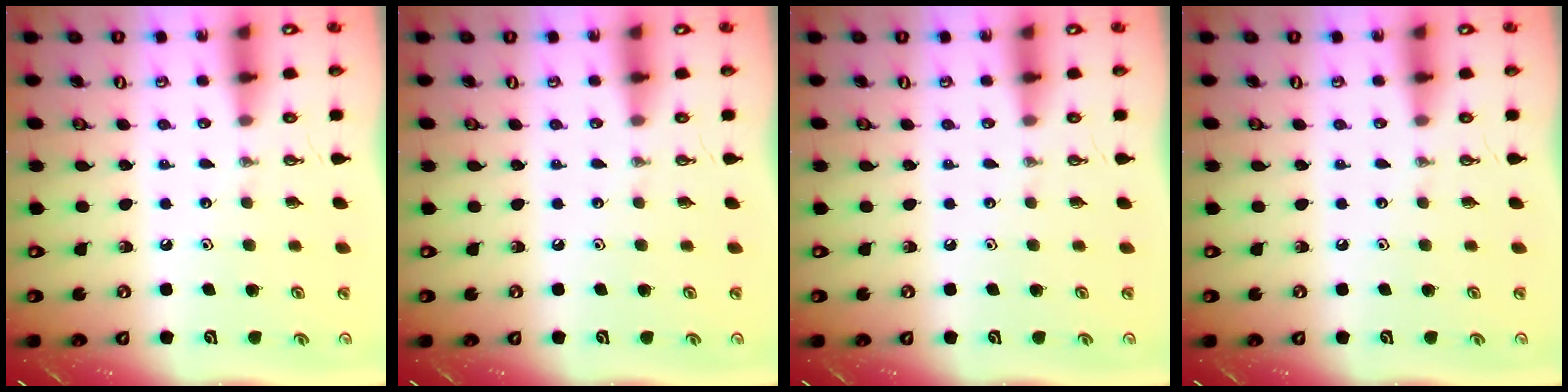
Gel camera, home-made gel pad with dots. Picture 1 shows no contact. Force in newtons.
{"total": 0.0}
{"total": 0.0}
{"total": 0.0}